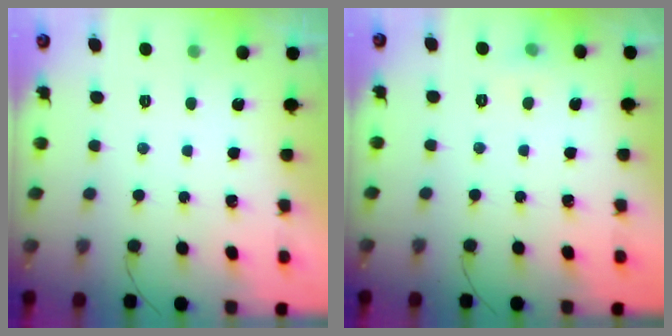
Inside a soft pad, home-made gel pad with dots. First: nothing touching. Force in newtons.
{"total": 3.9, "press": 3.5, "slide": 1.7}